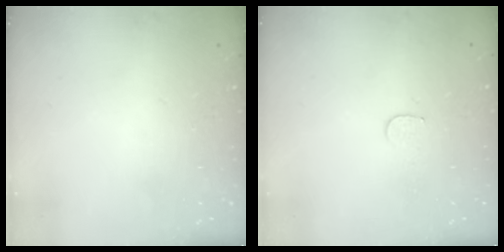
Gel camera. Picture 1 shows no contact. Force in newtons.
{"total": 3.5, "press": 3.5, "slide": 0.3}